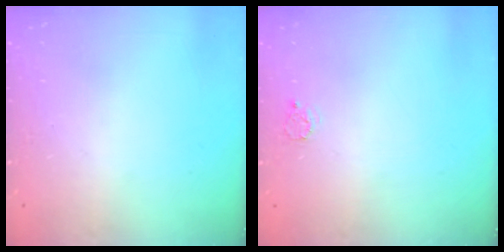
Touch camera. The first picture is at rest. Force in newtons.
{"total": 2.3, "press": 2.3, "slide": 0.2}